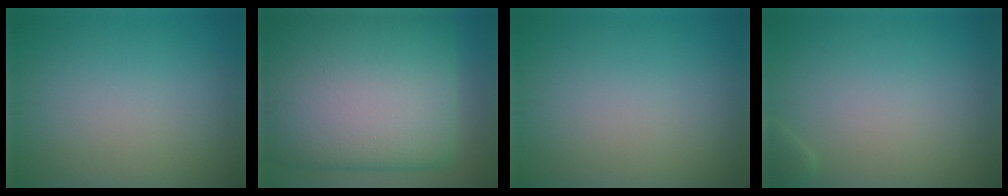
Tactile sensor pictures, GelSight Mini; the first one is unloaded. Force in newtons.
{"total": 20.1, "press": 20.1, "slide": 0.5}
{"total": 0.0}
{"total": 0.7, "press": 0.7, "slide": 0.1}